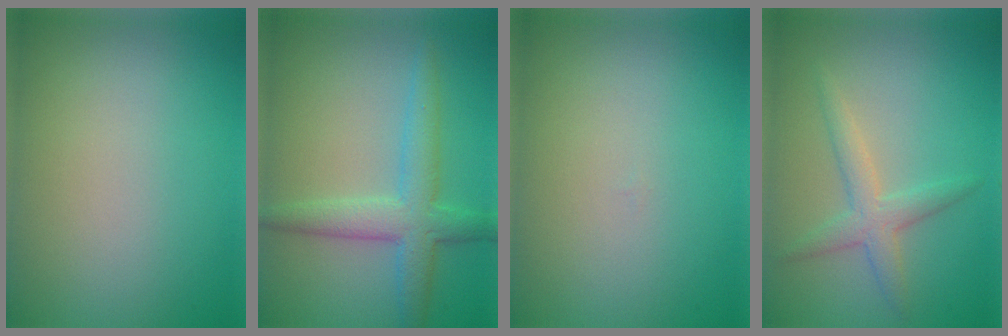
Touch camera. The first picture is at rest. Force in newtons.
{"total": 4.3, "press": 4.3, "slide": 0.0}
{"total": 0.0}
{"total": 2.6, "press": 2.6, "slide": 0.2}